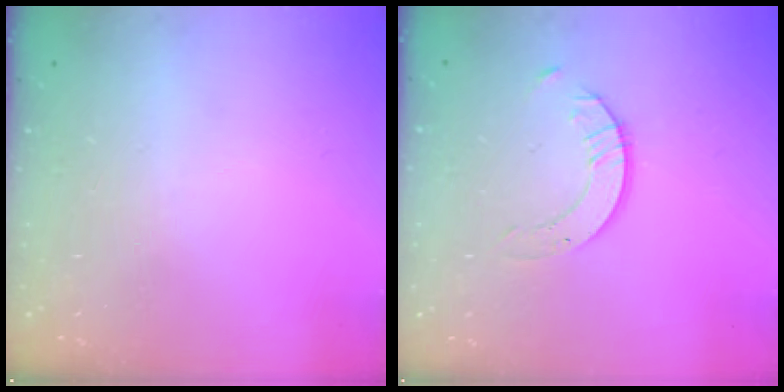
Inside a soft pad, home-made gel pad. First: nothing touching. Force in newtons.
{"total": 2.0, "press": 2.0, "slide": 0.2}